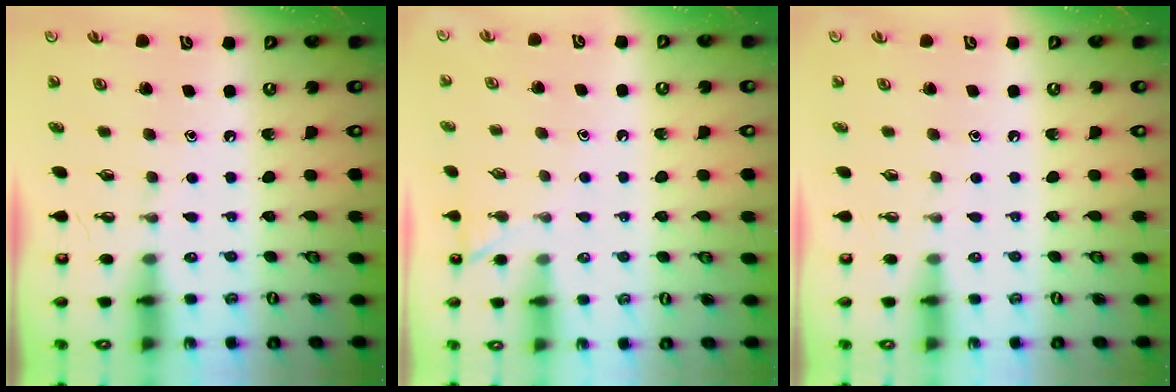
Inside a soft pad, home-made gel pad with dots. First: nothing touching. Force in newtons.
{"total": 2.2, "press": 2.2, "slide": 0.3}
{"total": 0.0}